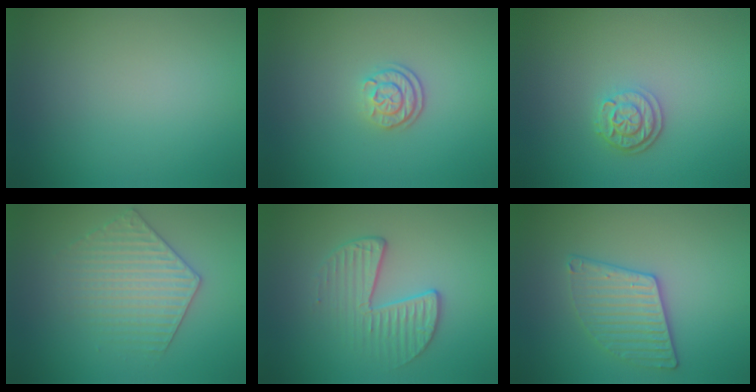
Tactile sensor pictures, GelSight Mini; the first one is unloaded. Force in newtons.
{"total": 2.1, "press": 1.8, "slide": 1.2}
{"total": 2.6, "press": 2.2, "slide": 1.4}
{"total": 3.5, "press": 3.4, "slide": 0.7}
{"total": 2.8, "press": 2.0, "slide": 1.9}
{"total": 3.2, "press": 3.1, "slide": 0.6}